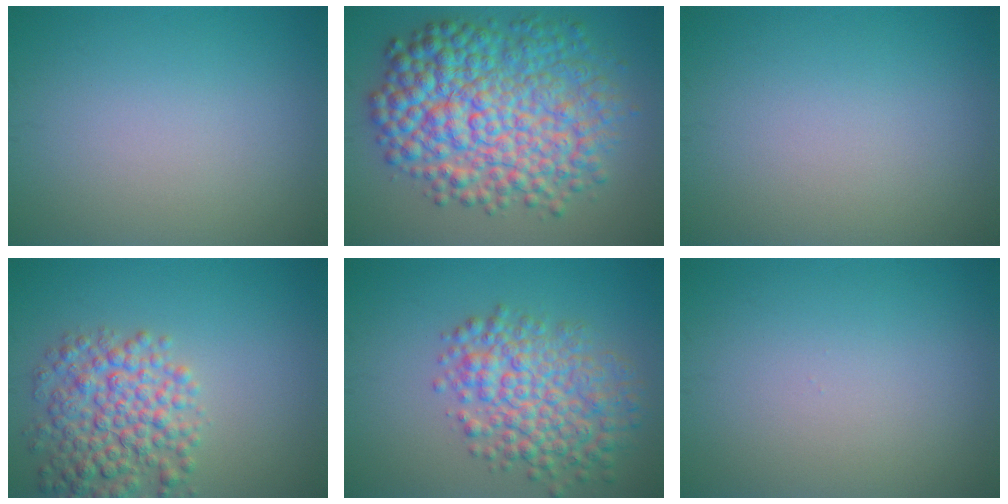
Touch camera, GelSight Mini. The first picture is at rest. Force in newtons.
{"total": 11.2, "press": 11.2, "slide": 0.1}
{"total": 0.0}
{"total": 6.0, "press": 6.0, "slide": 0.2}
{"total": 6.7, "press": 6.7, "slide": 0.2}
{"total": 0.0}